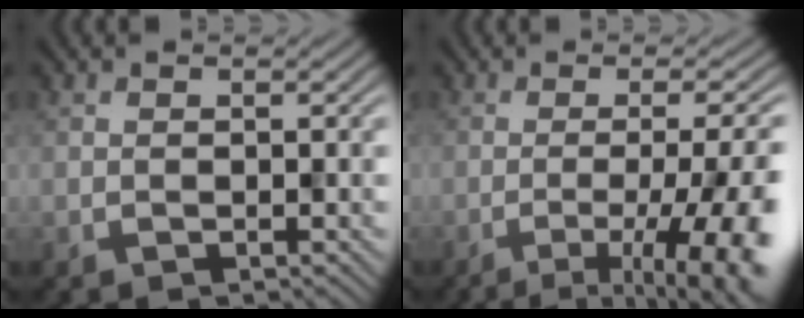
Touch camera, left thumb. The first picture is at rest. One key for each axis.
{"total": 12.0, "fx": -4.7, "fy": 3.3, "fz": 10.5, "tx": -0.123, "ty": -0.005, "tz": -0.060}